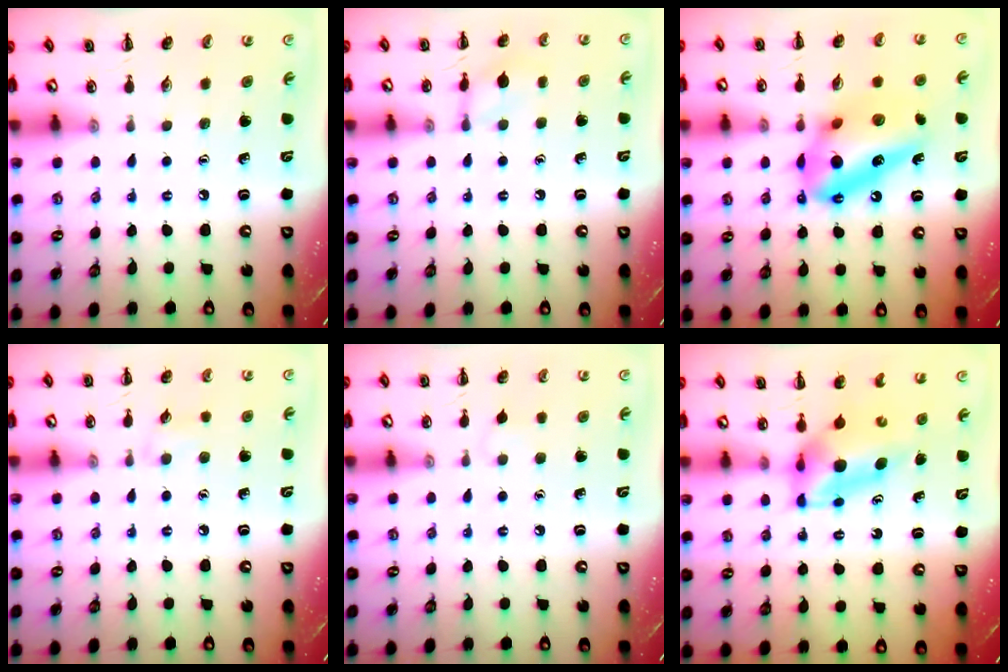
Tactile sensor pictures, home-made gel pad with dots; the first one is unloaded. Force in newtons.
{"total": 7.3, "press": 7.2, "slide": 1.5}
{"total": 17.9, "press": 17.9, "slide": 0.5}
{"total": 5.1, "press": 4.8, "slide": 1.8}
{"total": 2.8, "press": 2.5, "slide": 1.1}
{"total": 5.4, "press": 5.4, "slide": 0.7}